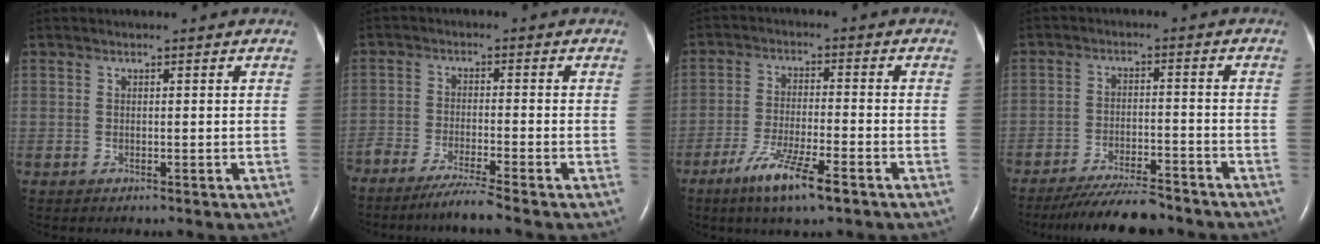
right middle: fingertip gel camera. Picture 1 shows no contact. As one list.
[{"total": 5.6, "force": [-4.8, -1.0, 2.8], "torque": [-0.045, -0.018, -0.088]}, {"total": 8.3, "force": [-5.1, 0.8, 6.5], "torque": [-0.126, -0.015, -0.091]}, {"total": 10.2, "force": [-9.2, 1.4, 4.0], "torque": [-0.062, -0.013, -0.148]}]